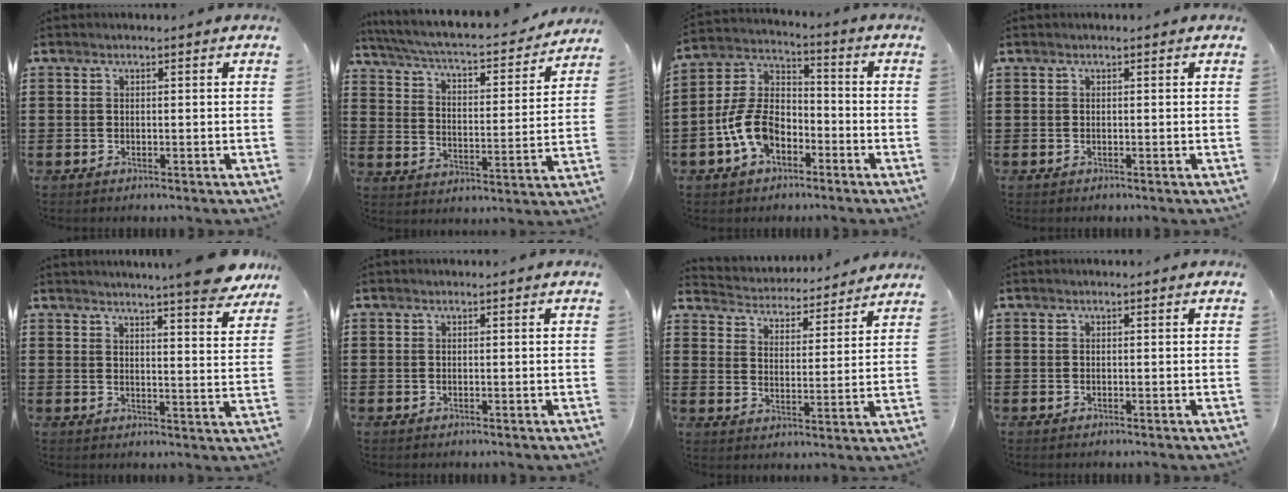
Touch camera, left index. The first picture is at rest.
{"total": 4.6, "force": [4.2, 0.0, 2.0], "torque": [-0.062, -0.038, 0.062]}
{"total": 9.4, "force": [-4.5, 5.6, 6.1], "torque": [-0.160, 0.007, -0.093]}
{"total": 0.0}
{"total": 6.7, "force": [5.9, -0.5, 3.1], "torque": [-0.054, -0.031, 0.099]}
{"total": 0.0}
{"total": 3.8, "force": [3.8, 0.0, -0.3], "torque": [-0.020, -0.033, 0.060]}
{"total": 0.0}